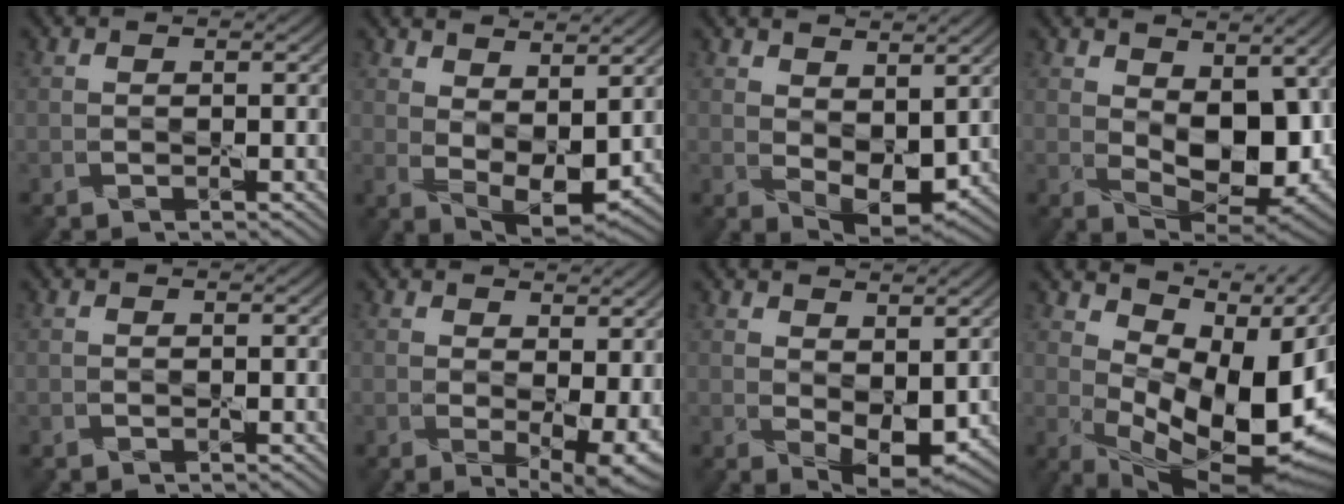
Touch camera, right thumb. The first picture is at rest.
{"total": 7.4, "force": [3.3, 3.5, 5.7], "torque": [-0.107, -0.010, 0.066]}
{"total": 6.1, "force": [2.1, 3.4, 4.6], "torque": [-0.088, -0.010, 0.044]}
{"total": 11.7, "force": [2.1, 6.5, 9.4], "torque": [-0.166, -0.015, 0.046]}
{"total": 0.0}
{"total": 6.8, "force": [1.4, 3.3, 5.8], "torque": [-0.089, -0.020, 0.038]}
{"total": 5.6, "force": [1.5, 3.1, 4.5], "torque": [-0.083, -0.014, 0.035]}
{"total": 15.4, "force": [3.1, 8.4, 12.6], "torque": [-0.196, -0.009, 0.075]}